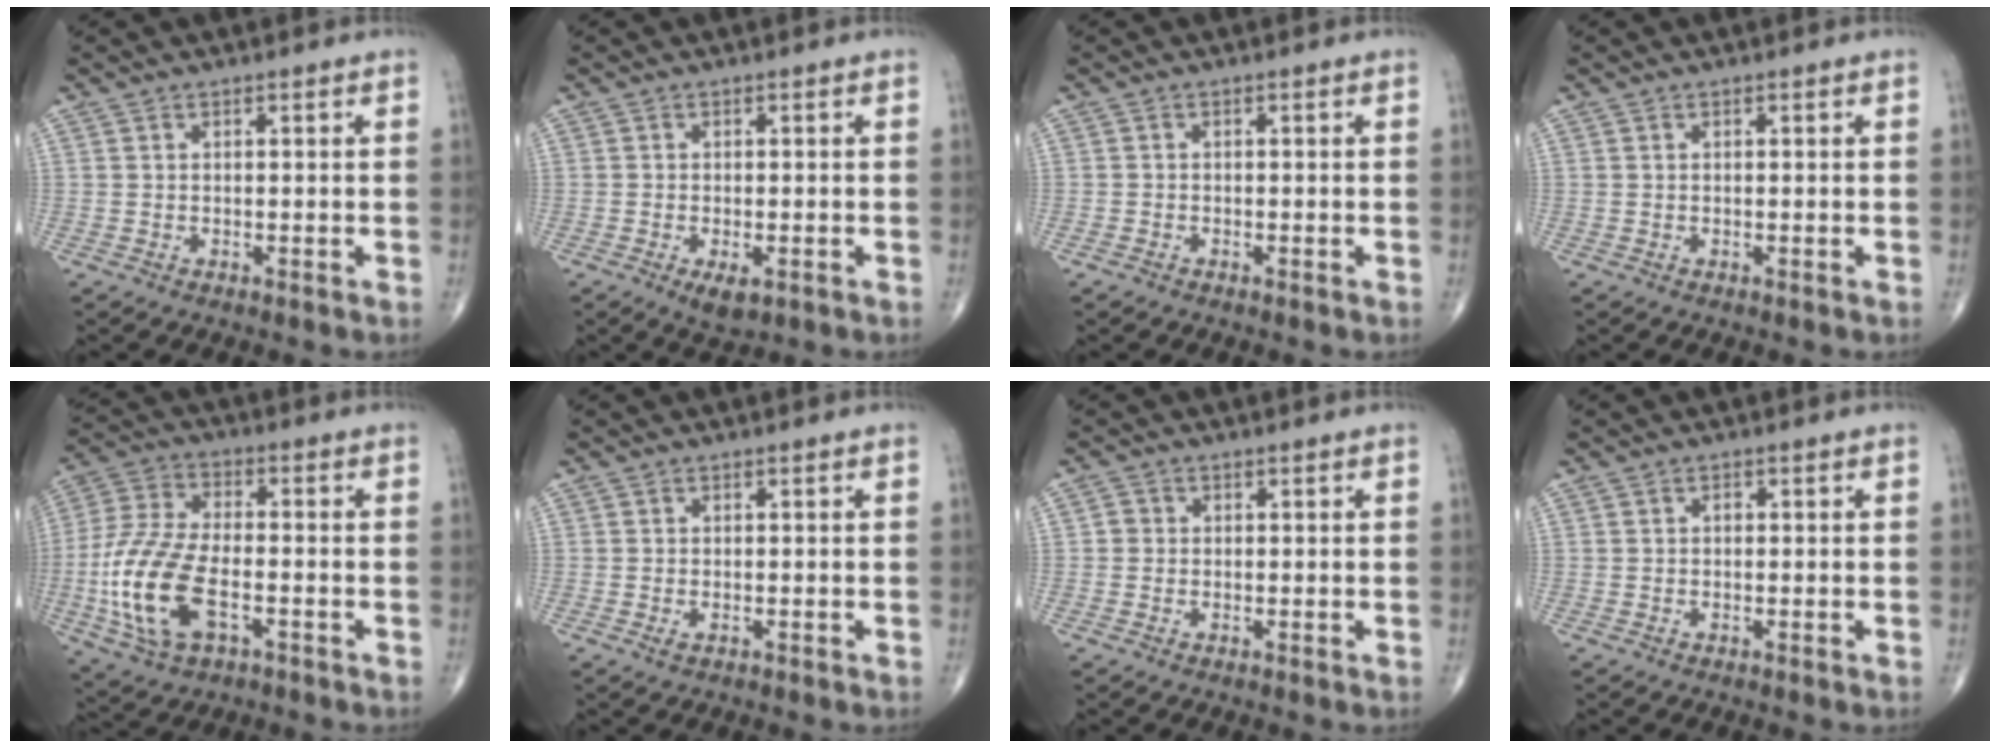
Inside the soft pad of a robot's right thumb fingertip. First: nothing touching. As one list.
[{"total": 4.9, "force": [-2.0, 2.1, 4.0], "torque": [-0.066, -0.009, -0.026]}, {"total": 0.8, "force": [-0.6, 0.5, 0.1], "torque": [-0.004, 0.001, -0.014]}, {"total": 0.0}, {"total": 16.4, "force": [-4.4, 8.3, 13.5], "torque": [-0.296, 0.014, -0.081]}, {"total": 1.0, "force": [-0.3, 0.5, 0.8], "torque": [-0.017, -0.004, -0.006]}, {"total": 1.4, "force": [-0.1, 1.4, 0.4], "torque": [0.001, 0.004, -0.003]}, {"total": 0.6, "force": [0.0, 0.4, 0.3], "torque": [-0.002, 0.001, -0.004]}]